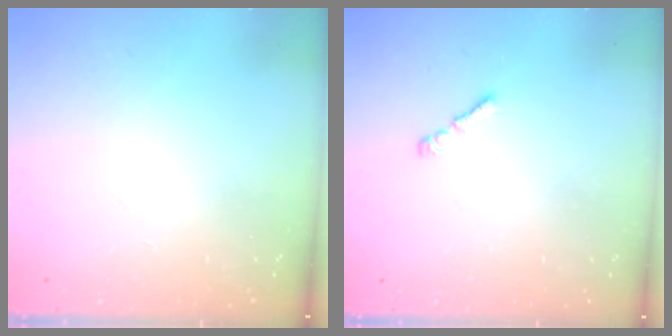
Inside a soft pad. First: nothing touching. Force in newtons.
{"total": 2.2, "press": 2.1, "slide": 0.6}